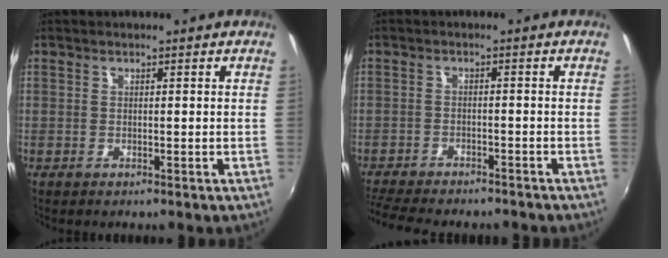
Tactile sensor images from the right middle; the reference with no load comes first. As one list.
[{"total": 11.6, "force": [-10.2, 2.6, 4.8], "torque": [-0.118, -0.025, -0.158]}]